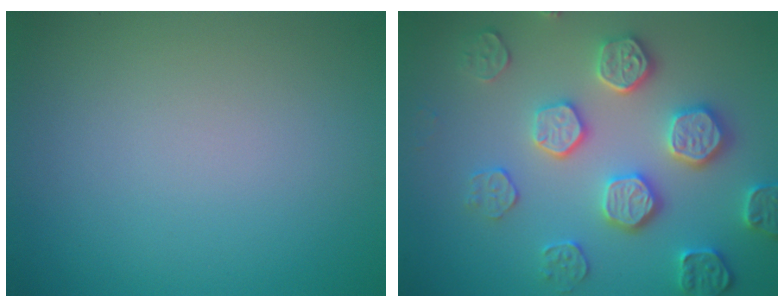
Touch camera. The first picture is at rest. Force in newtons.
{"total": 4.8, "press": 4.7, "slide": 1.0}